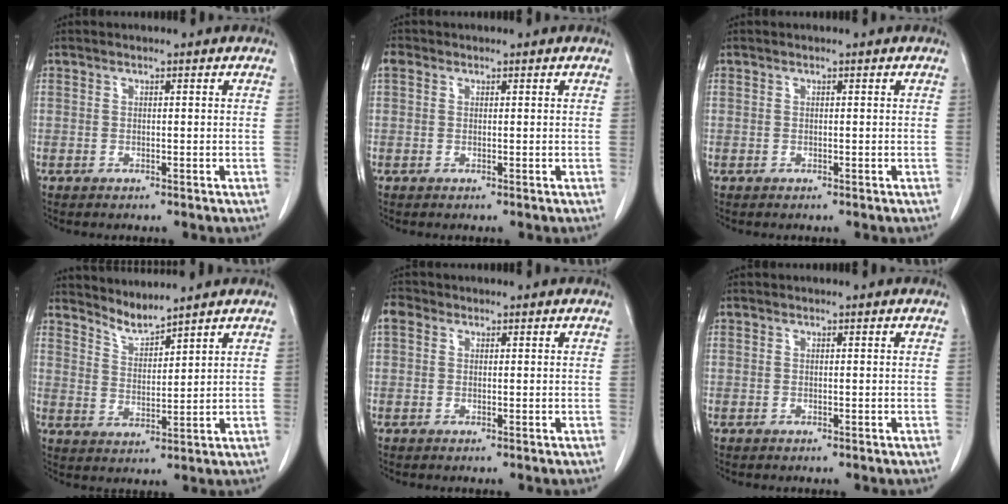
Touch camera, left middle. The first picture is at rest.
{"total": 1.0, "force": [0.4, 0.8, 0.3], "torque": [-0.008, 0.014, 0.006]}
{"total": 0.0}
{"total": 3.8, "force": [3.7, -0.6, 0.1], "torque": [-0.007, -0.011, 0.077]}
{"total": 1.8, "force": [0.7, 1.5, 0.8], "torque": [-0.017, 0.016, 0.010]}
{"total": 0.0}